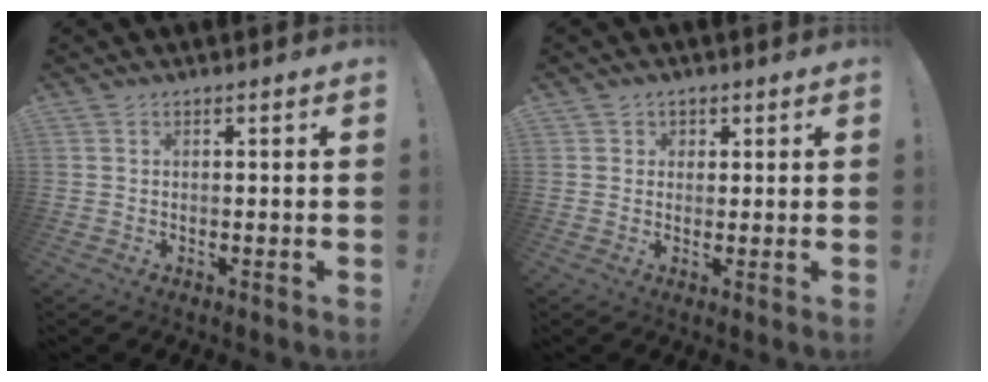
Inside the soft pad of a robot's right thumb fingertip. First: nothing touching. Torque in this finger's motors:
{"motor_torque": [0.04, -0.35, -0.18, 0.28, -0.02]}